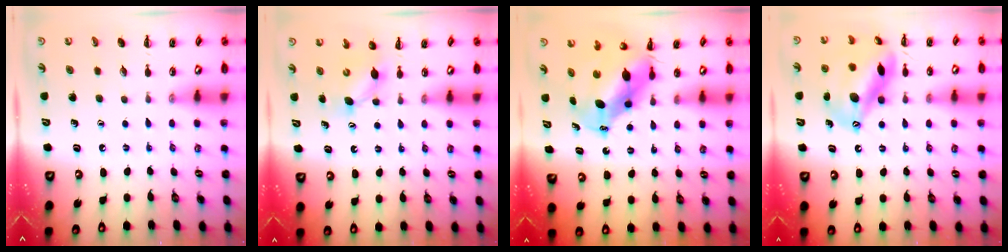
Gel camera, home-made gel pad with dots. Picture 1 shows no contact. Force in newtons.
{"total": 4.8, "press": 4.7, "slide": 1.1}
{"total": 8.5, "press": 8.2, "slide": 1.9}
{"total": 15.6, "press": 15.2, "slide": 3.7}